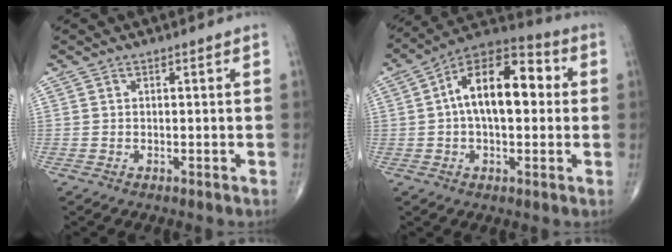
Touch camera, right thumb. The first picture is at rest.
{"total": 16.2, "force": [2.0, 8.5, 13.7], "torque": [-0.208, 0.037, 0.022]}